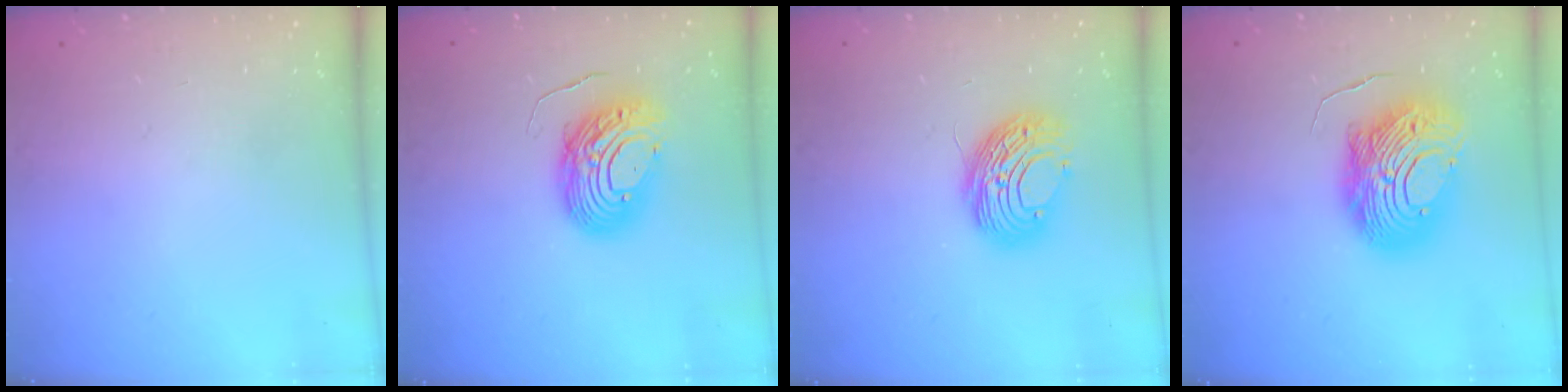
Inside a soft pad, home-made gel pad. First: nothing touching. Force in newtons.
{"total": 10.5, "press": 10.5, "slide": 0.9}
{"total": 9.9, "press": 9.9, "slide": 0.4}
{"total": 15.3, "press": 15.2, "slide": 1.6}